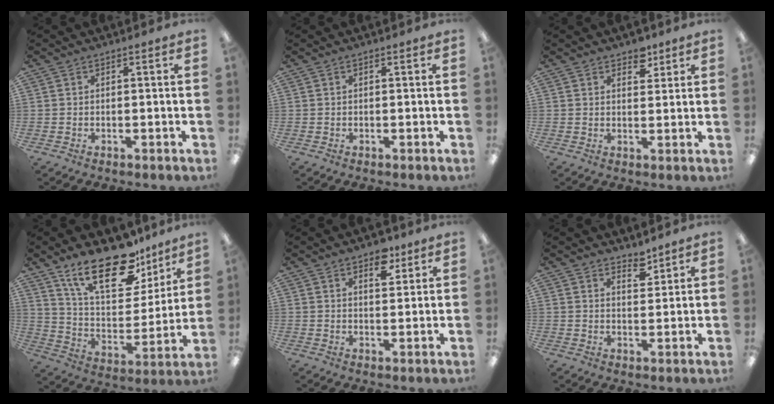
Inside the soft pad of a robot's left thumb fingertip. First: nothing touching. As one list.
[{"total": 0.0}, {"total": 4.5, "force": [3.3, 2.6, 1.5], "torque": [-0.006, -0.015, 0.054]}, {"total": 23.1, "force": [15.8, 10.0, 13.6], "torque": [-0.218, -0.094, 0.275]}, {"total": 6.2, "force": [4.2, 3.1, 3.3], "torque": [-0.027, -0.021, 0.068]}, {"total": 4.2, "force": [3.7, 1.8, 1.0], "torque": [0.006, -0.027, 0.062]}]